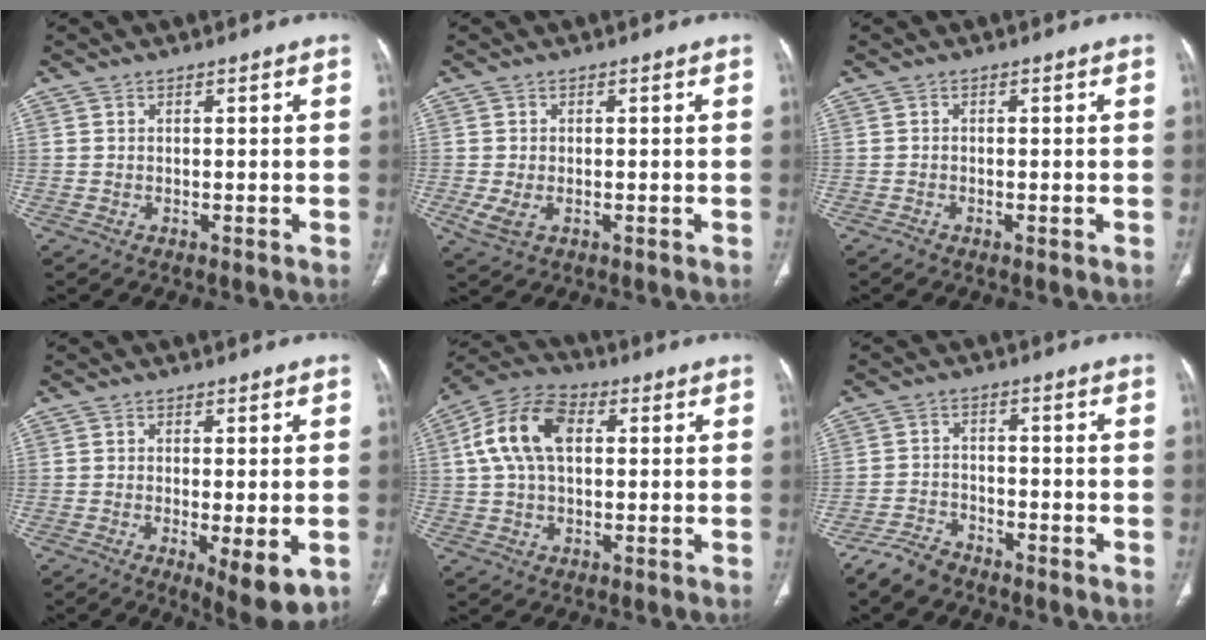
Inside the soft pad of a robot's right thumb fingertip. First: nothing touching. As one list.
[{"total": 3.5, "force": [-0.9, 2.0, 2.7], "torque": [-0.067, -0.003, -0.011]}, {"total": 0.9, "force": [-0.5, 0.3, 0.7], "torque": [-0.014, -0.002, -0.012]}, {"total": 8.1, "force": [-2.3, 2.4, 7.4], "torque": [-0.109, -0.020, -0.031]}, {"total": 12.3, "force": [2.4, 7.5, 9.5], "torque": [-0.186, 0.026, 0.039]}, {"total": 5.4, "force": [-4.6, 2.3, 1.6], "torque": [-0.036, 0.016, -0.088]}]